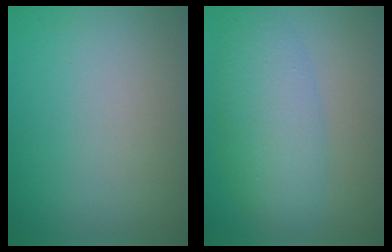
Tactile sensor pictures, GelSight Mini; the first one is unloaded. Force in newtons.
{"total": 5.7, "press": 5.7, "slide": 0.3}